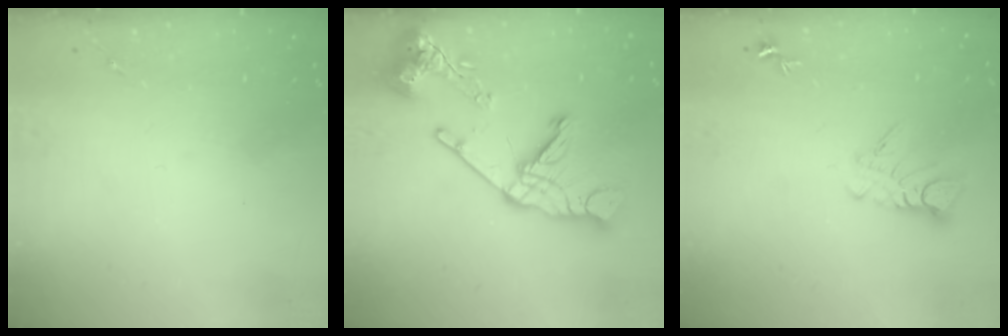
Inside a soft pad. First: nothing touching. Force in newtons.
{"total": 20.1, "press": 20.0, "slide": 2.3}
{"total": 5.9, "press": 5.9, "slide": 0.5}